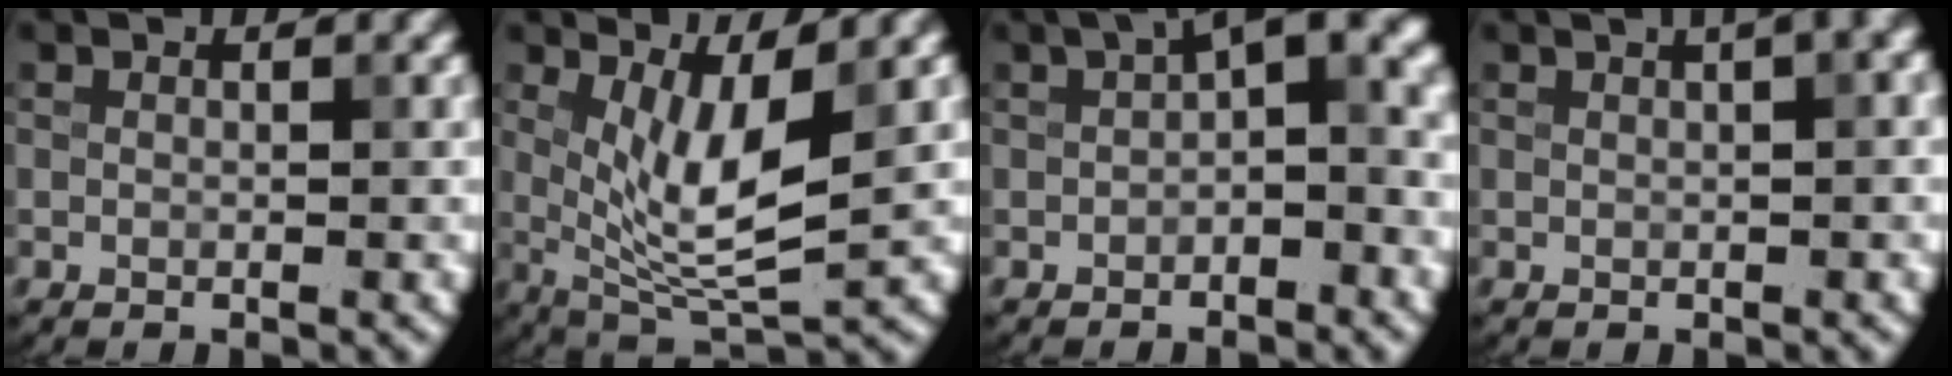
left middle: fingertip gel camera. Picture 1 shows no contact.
{"total": 5.9, "force": [1.2, 1.7, 5.6], "torque": [-0.104, -0.017, 0.029]}
{"total": 5.5, "force": [0.4, 2.4, 4.9], "torque": [-0.053, 0.019, -0.004]}
{"total": 3.7, "force": [1.6, 1.2, 3.1], "torque": [-0.029, 0.017, 0.013]}